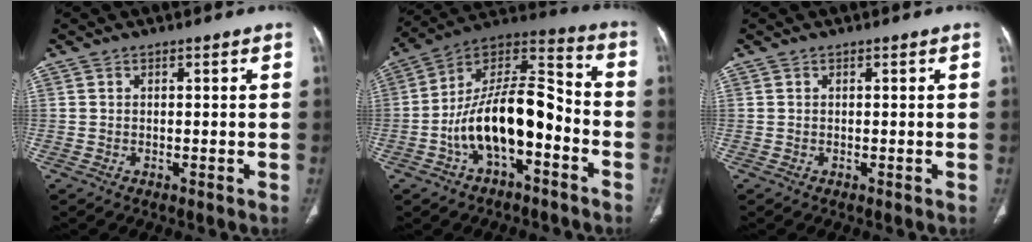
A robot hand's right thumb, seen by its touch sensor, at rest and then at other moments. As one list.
[{"total": 17.9, "force": [-5.4, 8.7, 14.7], "torque": [-0.242, 0.073, -0.092]}, {"total": 0.0}]